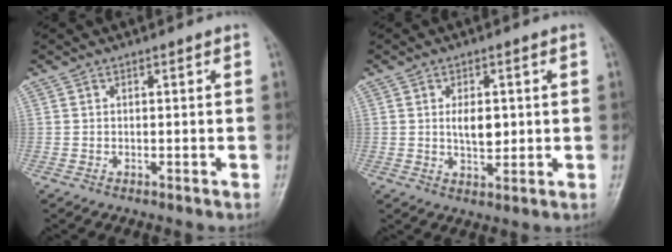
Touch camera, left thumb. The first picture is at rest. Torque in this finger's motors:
{"motor_torque": [0.86, 0.94, 0.86, 0.02, 0.03]}